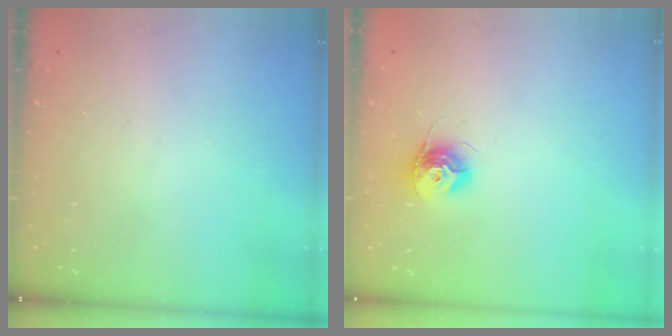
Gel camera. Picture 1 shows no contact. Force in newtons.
{"total": 10.6, "press": 10.6, "slide": 0.7}